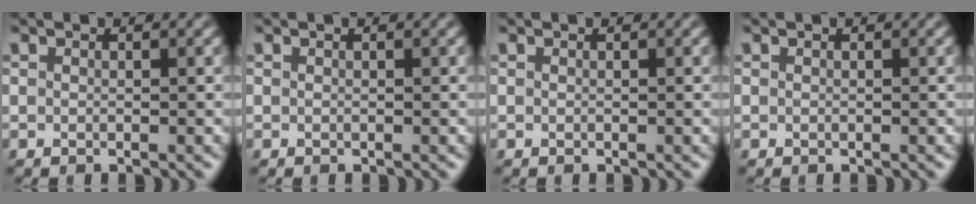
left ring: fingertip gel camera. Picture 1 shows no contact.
{"total": 0.0}
{"total": 0.0}
{"total": 0.0}